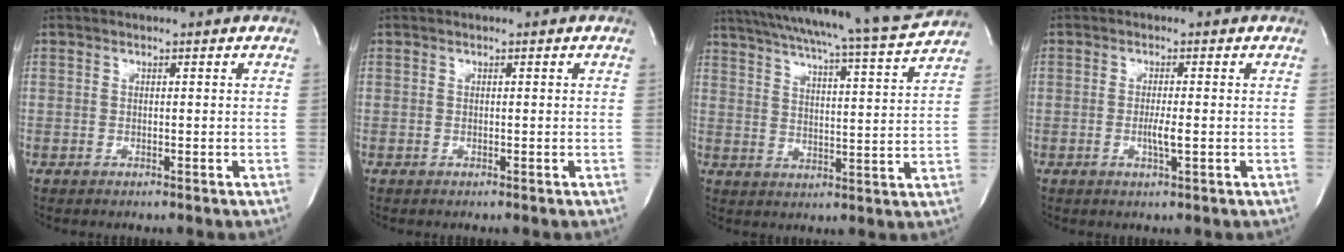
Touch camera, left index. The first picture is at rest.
{"total": 0.0}
{"total": 20.8, "force": [19.0, -0.9, 8.6], "torque": [-0.144, -0.037, 0.259]}
{"total": 2.3, "force": [-0.6, -0.1, 2.2], "torque": [-0.045, -0.008, -0.011]}